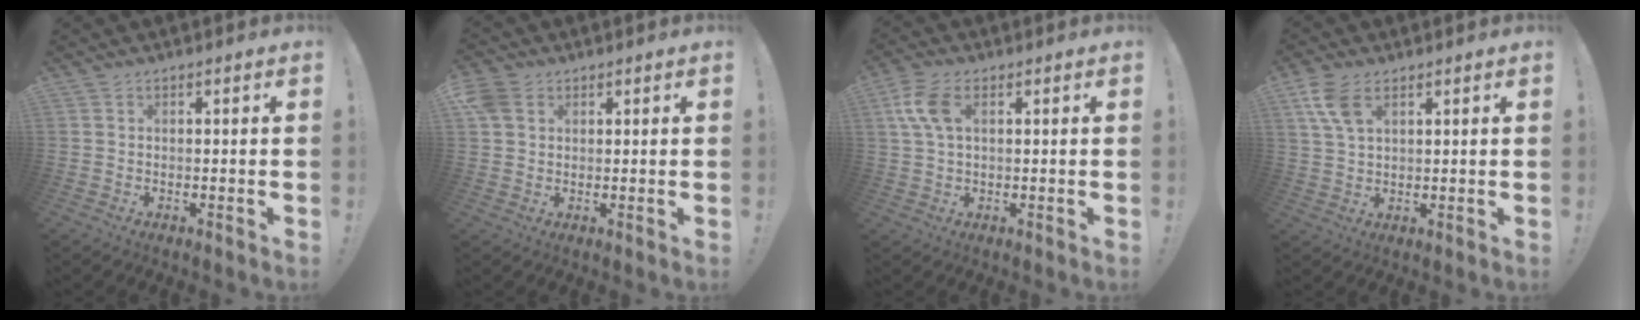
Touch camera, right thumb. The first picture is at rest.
{"total": 5.2, "force": [2.1, 4.0, 2.6], "torque": [-0.046, 0.004, 0.045]}
{"total": 8.2, "force": [2.4, 4.5, 6.4], "torque": [-0.139, 0.004, 0.045]}
{"total": 7.7, "force": [4.0, 4.1, 5.1], "torque": [-0.109, -0.008, 0.078]}